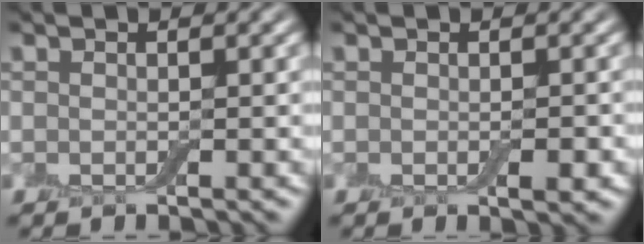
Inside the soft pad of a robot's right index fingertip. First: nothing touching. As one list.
[{"total": 1.2, "force": [-0.3, 0.4, 1.1], "torque": [-0.017, -0.003, -0.002]}]